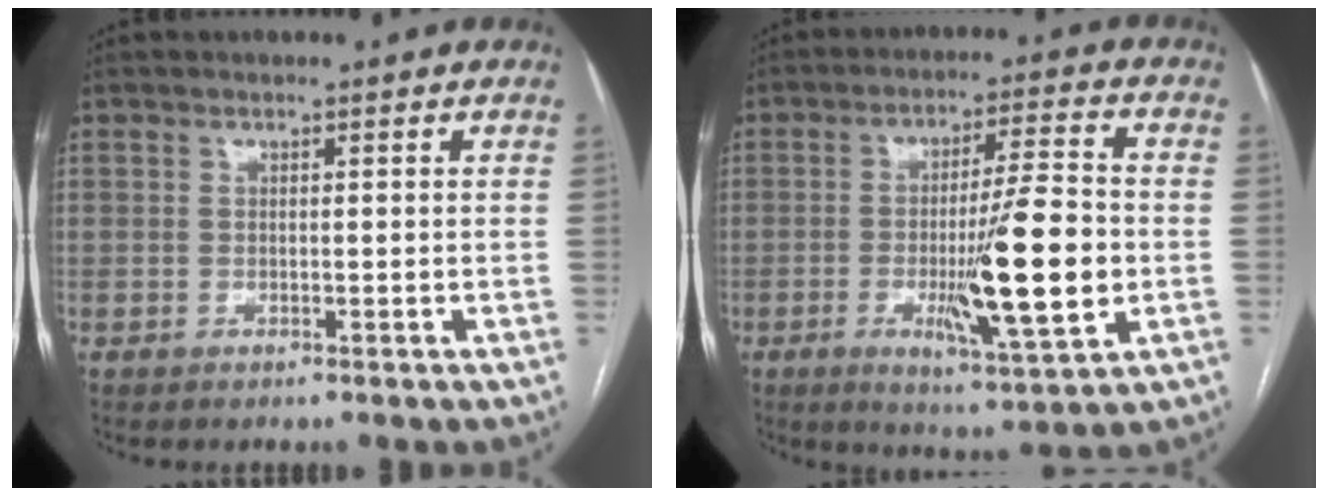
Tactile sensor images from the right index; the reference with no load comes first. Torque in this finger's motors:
{"motor_torque": [2.14, 0.00, 1.05, 0.21]}